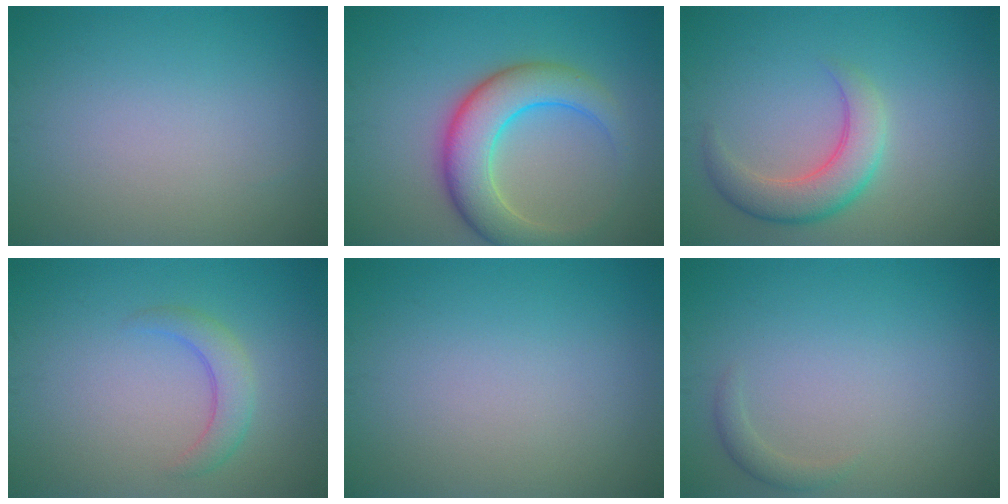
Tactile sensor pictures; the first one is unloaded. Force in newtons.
{"total": 6.9, "press": 6.9, "slide": 0.2}
{"total": 4.3, "press": 4.3, "slide": 0.3}
{"total": 2.4, "press": 2.4, "slide": 0.1}
{"total": 0.0}
{"total": 1.1, "press": 1.1, "slide": 0.0}